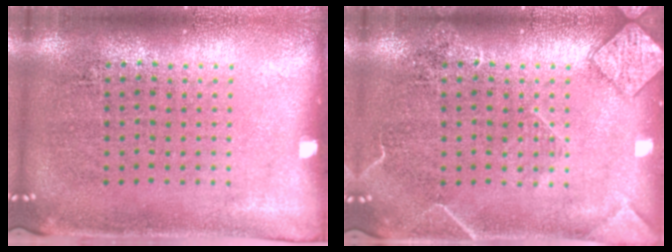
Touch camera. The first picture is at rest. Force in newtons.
{"total": 2.3, "press": 2.3, "slide": 0.3}